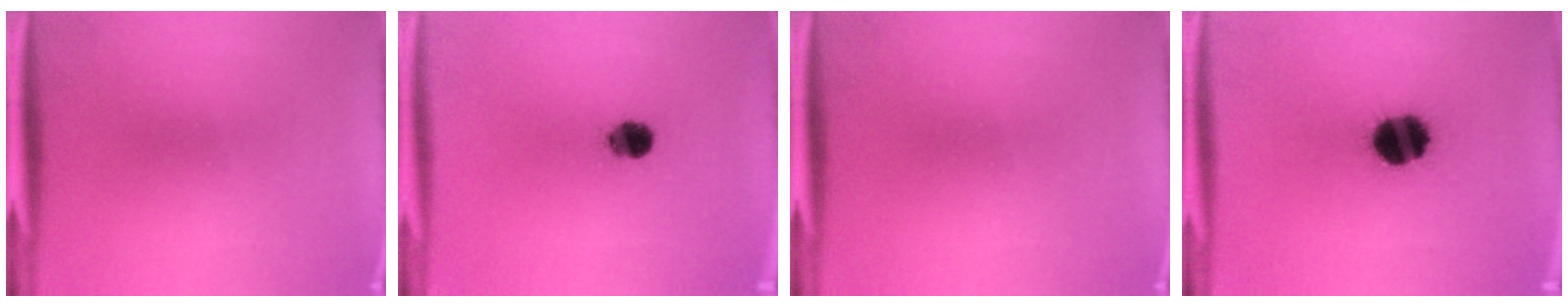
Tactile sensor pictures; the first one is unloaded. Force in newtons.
{"total": 4.9}
{"total": 0.0}
{"total": 13.7}